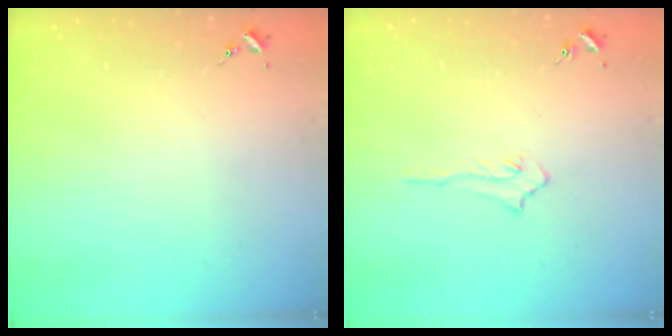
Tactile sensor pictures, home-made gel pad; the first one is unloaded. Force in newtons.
{"total": 3.9, "press": 3.9, "slide": 0.7}